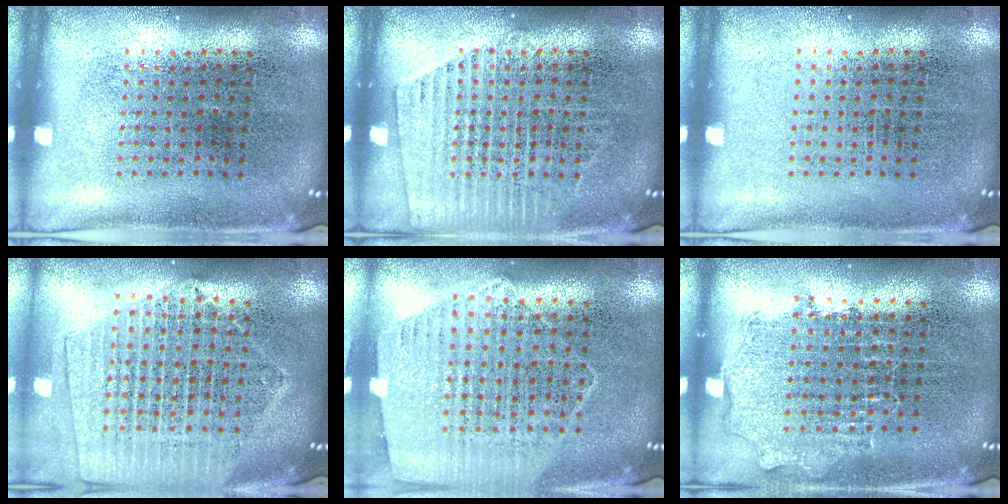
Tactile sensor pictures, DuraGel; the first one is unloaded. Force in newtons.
{"total": 1.7, "press": 1.6, "slide": 0.3}
{"total": 0.0}
{"total": 1.9, "press": 1.8, "slide": 0.7}
{"total": 1.2, "press": 1.1, "slide": 0.3}
{"total": 0.9, "press": 0.9, "slide": 0.2}